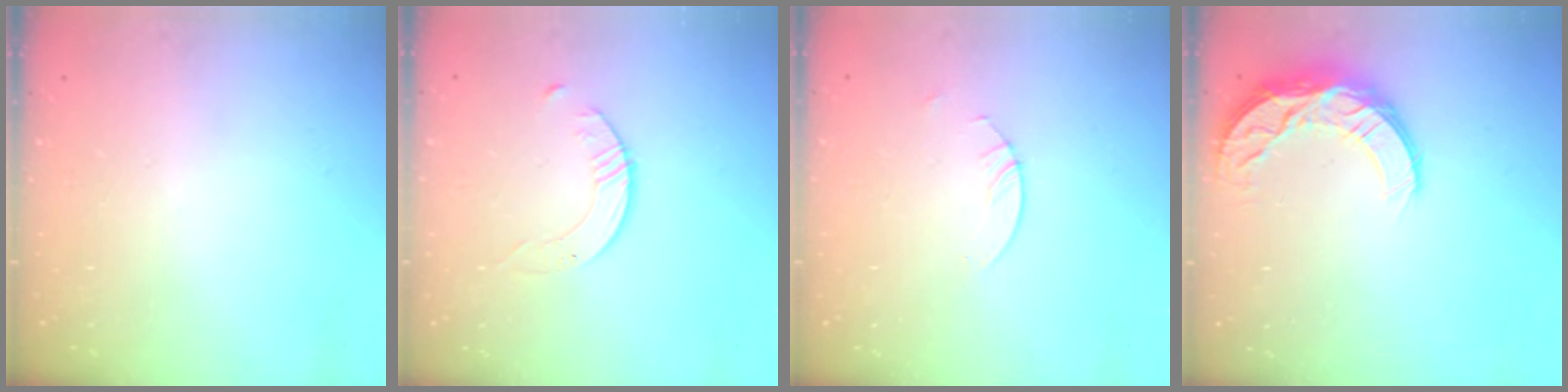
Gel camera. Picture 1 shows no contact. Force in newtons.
{"total": 2.6, "press": 2.6, "slide": 0.3}
{"total": 2.7, "press": 2.7, "slide": 0.2}
{"total": 10.1, "press": 10.1, "slide": 0.7}